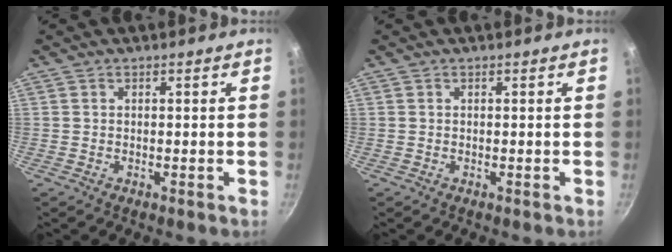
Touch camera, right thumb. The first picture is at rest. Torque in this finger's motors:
{"motor_torque": [-0.75, 0.38, -0.26, 0.11, 0.05]}